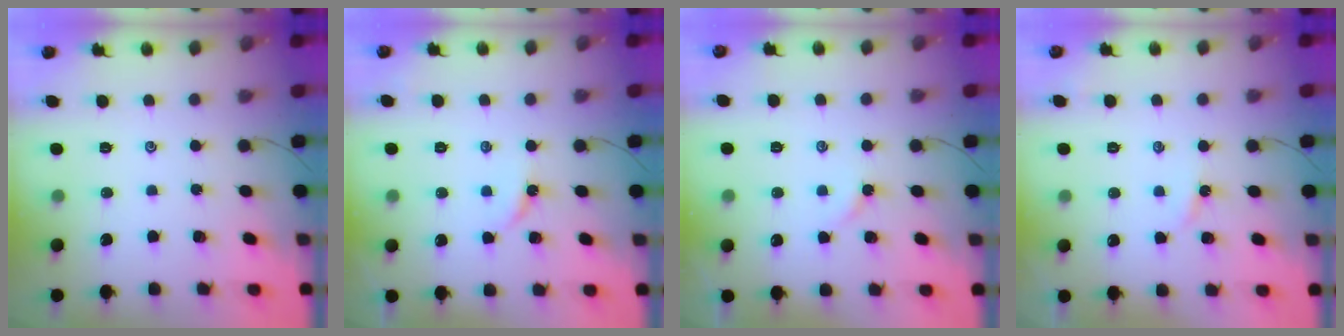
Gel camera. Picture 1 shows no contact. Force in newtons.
{"total": 3.8, "press": 3.7, "slide": 0.4}
{"total": 2.7, "press": 2.7, "slide": 0.4}
{"total": 2.3, "press": 2.3, "slide": 0.4}